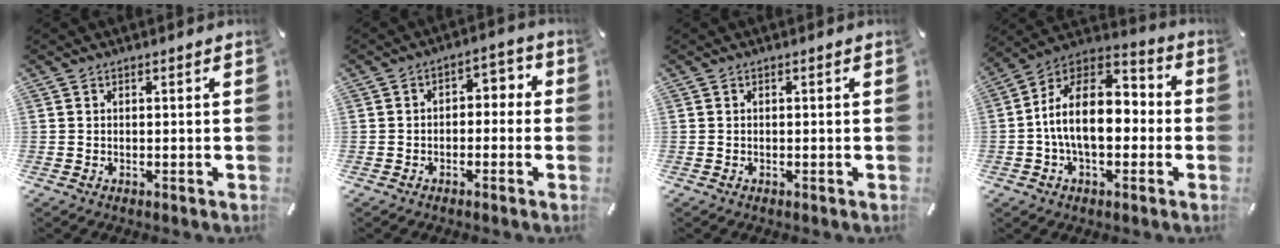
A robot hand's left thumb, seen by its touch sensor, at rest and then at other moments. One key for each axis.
{"total": 3.8, "fx": -2.1, "fy": 2.6, "fz": 1.9, "tx": -0.028, "ty": 0.013, "tz": -0.047}
{"total": 0.0}
{"total": 16.7, "fx": -1.9, "fy": 10.9, "fz": 12.6, "tx": -0.227, "ty": 0.015, "tz": -0.037}